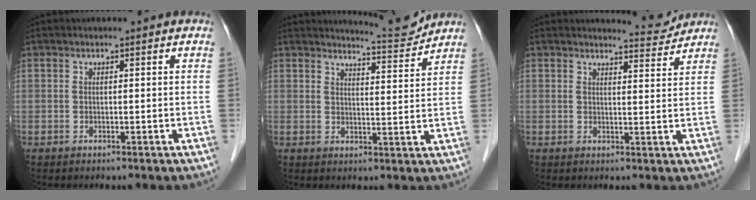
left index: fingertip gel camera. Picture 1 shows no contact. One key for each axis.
{"total": 5.0, "fx": 4.9, "fy": -0.7, "fz": -0.4, "tx": -0.008, "ty": -0.022, "tz": 0.070}
{"total": 3.2, "fx": 3.1, "fy": -0.3, "fz": -0.6, "tx": -0.004, "ty": -0.021, "tz": 0.041}